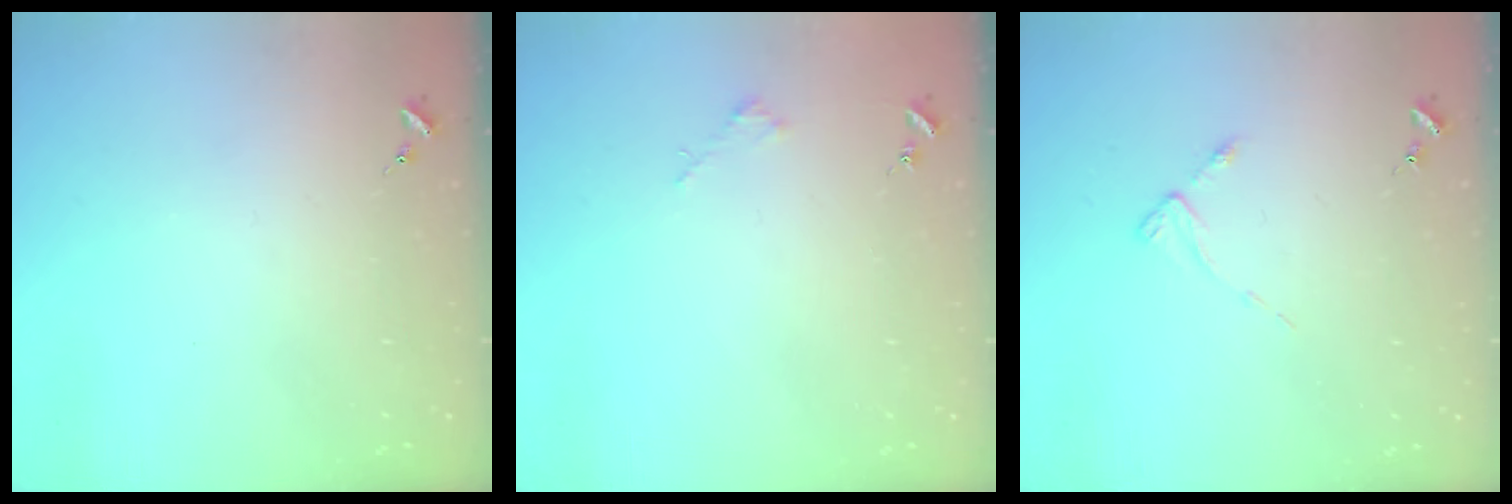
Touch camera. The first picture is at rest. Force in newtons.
{"total": 1.8, "press": 1.8, "slide": 0.2}
{"total": 2.8, "press": 2.8, "slide": 0.3}